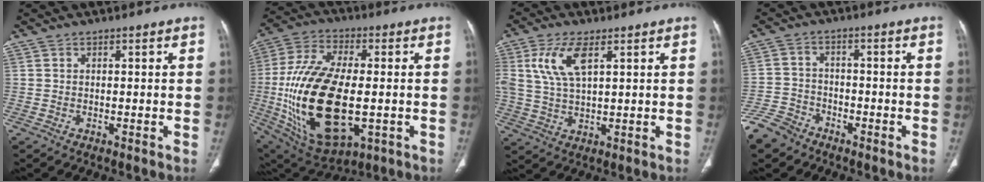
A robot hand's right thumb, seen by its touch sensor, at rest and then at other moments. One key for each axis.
{"total": 26.7, "fx": -3.2, "fy": 13.4, "fz": 22.9, "tx": -0.463, "ty": -0.007, "tz": -0.033}
{"total": 8.8, "fx": 3.3, "fy": 3.8, "fz": 7.3, "tx": -0.162, "ty": -0.004, "tz": 0.070}
{"total": 7.0, "fx": -5.4, "fy": 4.1, "fz": 1.7, "tx": -0.034, "ty": 0.019, "tz": -0.109}